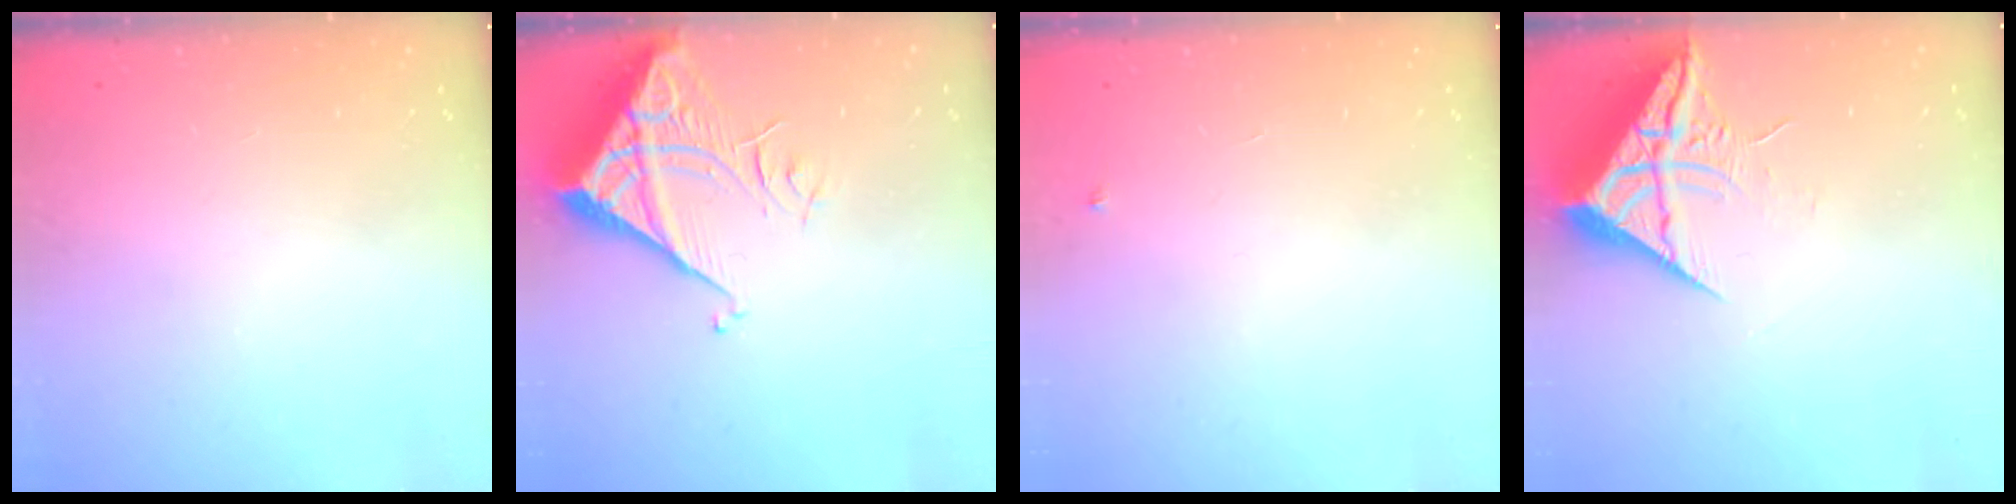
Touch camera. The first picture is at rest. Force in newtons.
{"total": 7.5, "press": 7.4, "slide": 1.0}
{"total": 2.7, "press": 2.7, "slide": 0.4}
{"total": 10.4, "press": 10.4, "slide": 0.8}